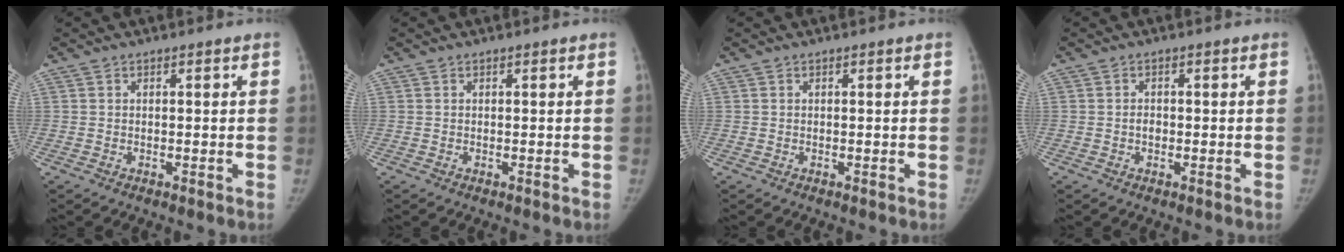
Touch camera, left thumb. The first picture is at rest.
{"total": 0.0}
{"total": 0.0}
{"total": 1.3, "force": [-0.3, 1.0, 0.8], "torque": [-0.009, 0.004, -0.006]}